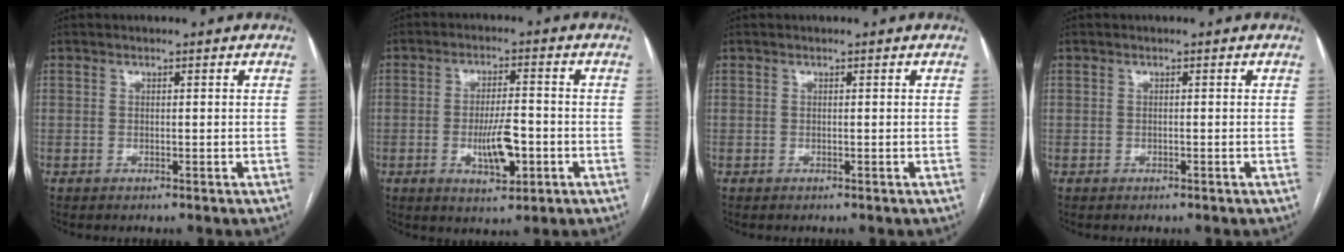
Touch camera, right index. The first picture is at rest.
{"total": 7.1, "force": [-2.0, 2.2, 6.5], "torque": [-0.117, -0.003, -0.029]}
{"total": 0.0}
{"total": 0.0}